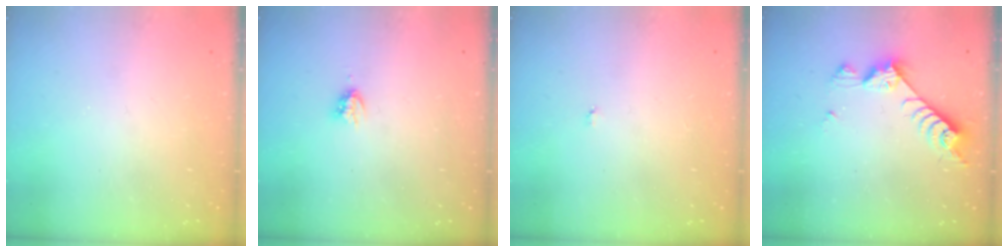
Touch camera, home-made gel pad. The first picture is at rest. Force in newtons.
{"total": 4.0, "press": 4.0, "slide": 0.4}
{"total": 2.9, "press": 2.9, "slide": 0.3}
{"total": 7.9, "press": 7.8, "slide": 1.3}